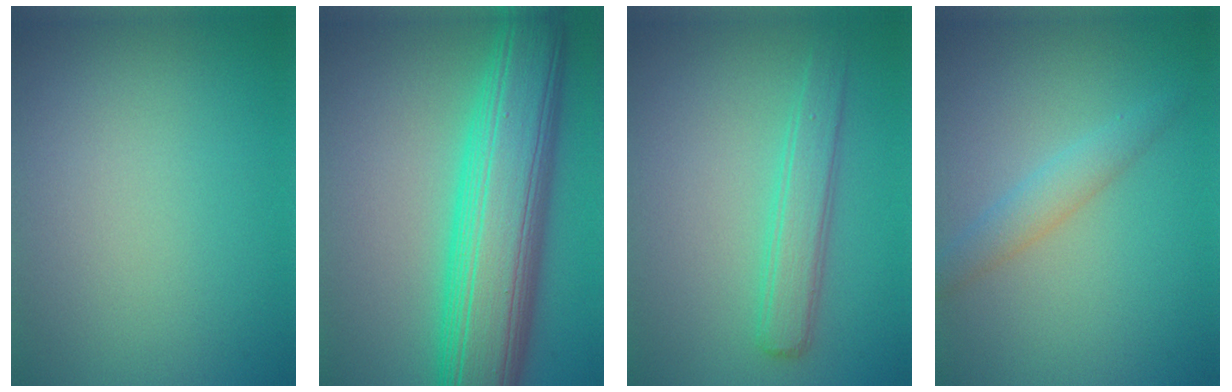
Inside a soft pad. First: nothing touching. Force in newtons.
{"total": 12.1, "press": 12.1, "slide": 0.2}
{"total": 3.1, "press": 3.1, "slide": 0.1}
{"total": 1.6, "press": 1.6, "slide": 0.1}